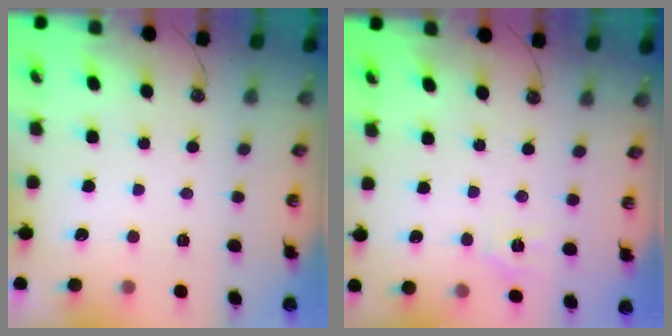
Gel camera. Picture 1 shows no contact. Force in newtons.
{"total": 3.3, "press": 3.3, "slide": 0.4}